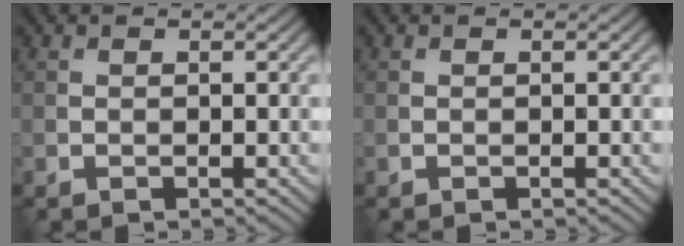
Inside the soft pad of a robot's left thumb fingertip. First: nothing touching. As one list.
[{"total": 0.0}]